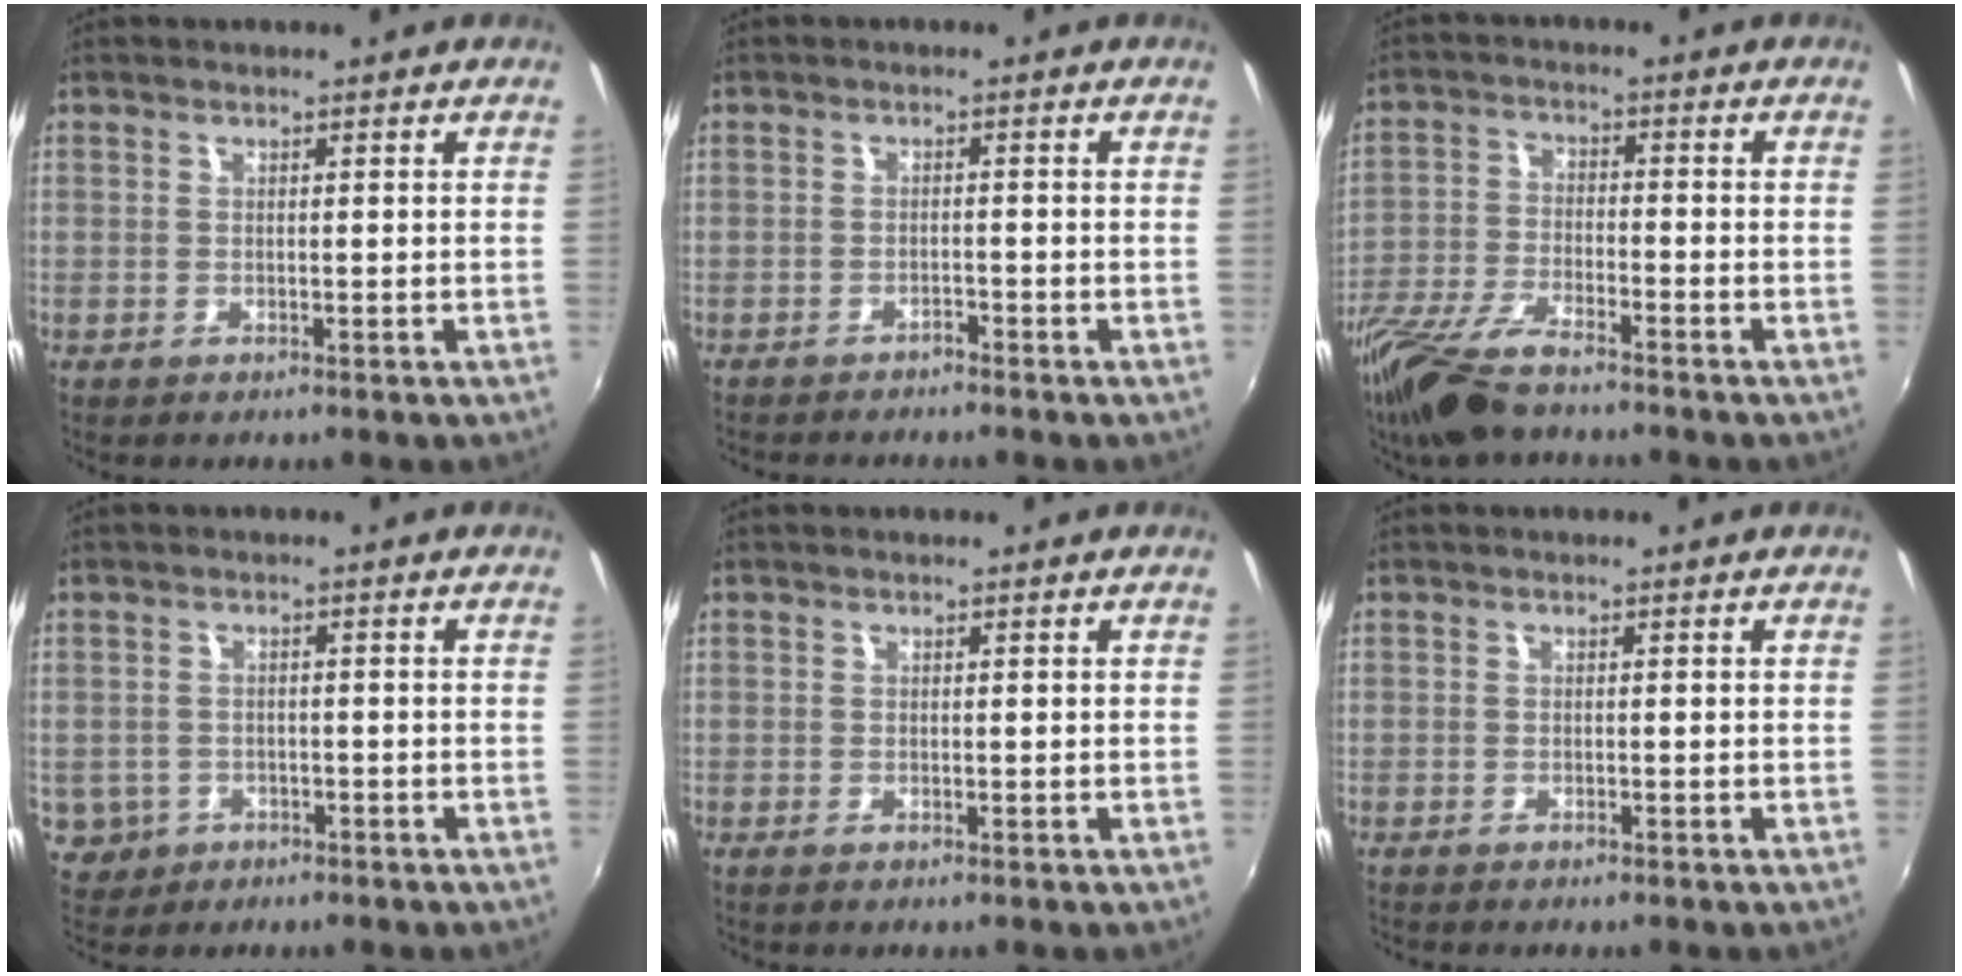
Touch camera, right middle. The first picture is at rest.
{"total": 2.5, "force": [-2.5, 0.2, 0.5], "torque": [-0.017, -0.011, -0.042]}
{"total": 12.3, "force": [-9.5, 3.0, 7.1], "torque": [-0.161, -0.029, -0.189]}
{"total": 4.9, "force": [-1.6, 4.5, 1.4], "torque": [-0.043, -0.001, -0.015]}
{"total": 0.0}
{"total": 0.6, "force": [-0.6, -0.1, 0.1], "torque": [-0.003, -0.004, -0.012]}